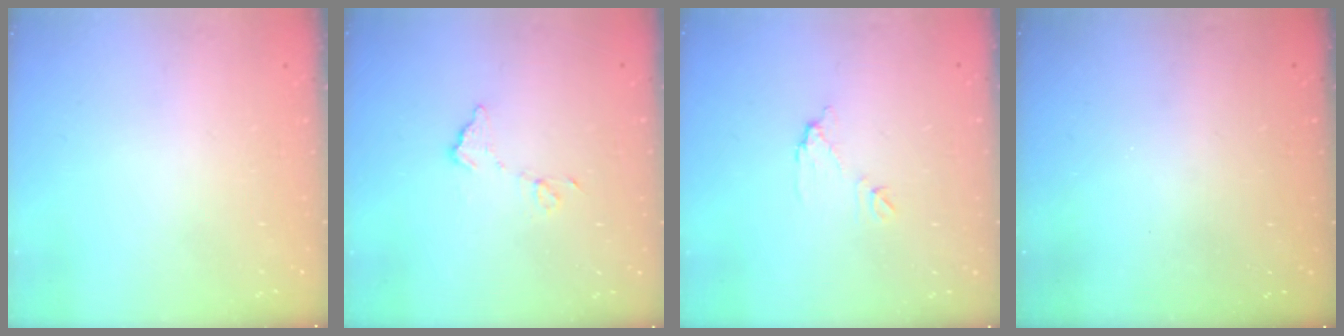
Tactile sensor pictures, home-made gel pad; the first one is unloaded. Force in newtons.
{"total": 6.8, "press": 6.8, "slide": 0.1}
{"total": 6.9, "press": 6.9, "slide": 0.4}
{"total": 2.9, "press": 2.7, "slide": 0.8}